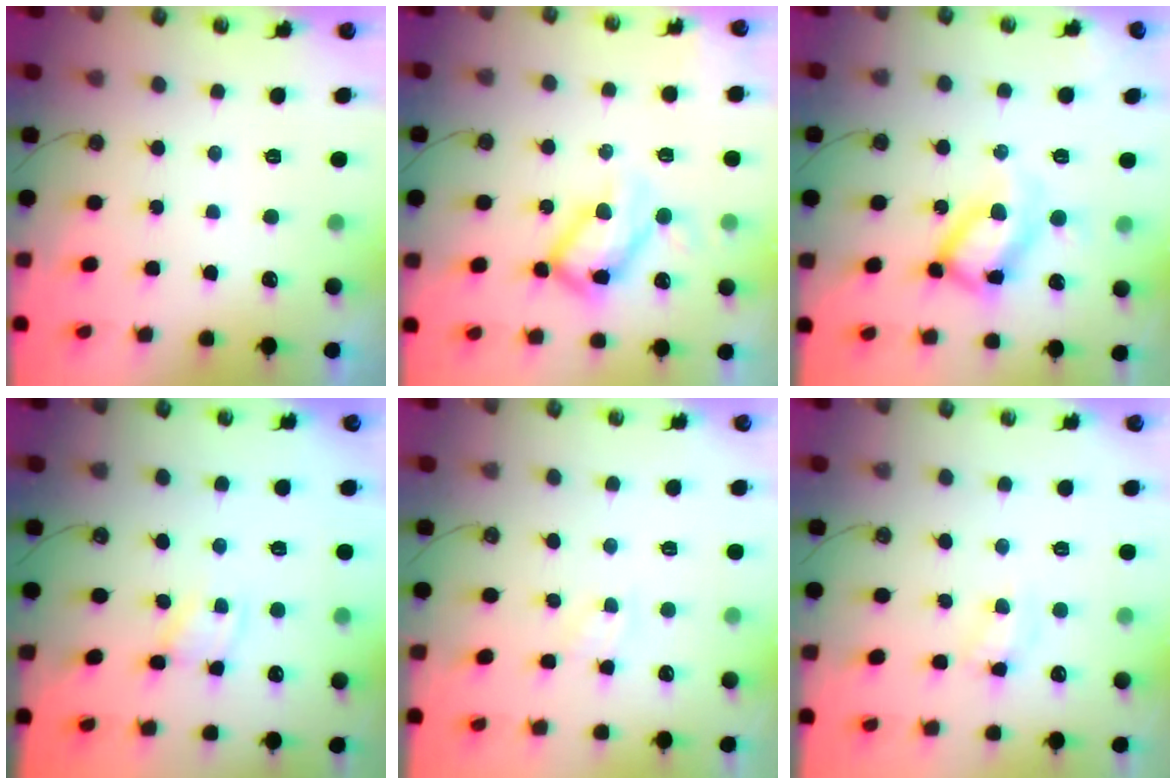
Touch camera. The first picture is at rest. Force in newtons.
{"total": 14.3, "press": 14.3, "slide": 1.3}
{"total": 14.9, "press": 14.9, "slide": 0.7}
{"total": 1.2, "press": 1.2, "slide": 0.2}
{"total": 2.9, "press": 2.9, "slide": 0.4}
{"total": 6.8, "press": 6.8, "slide": 0.5}